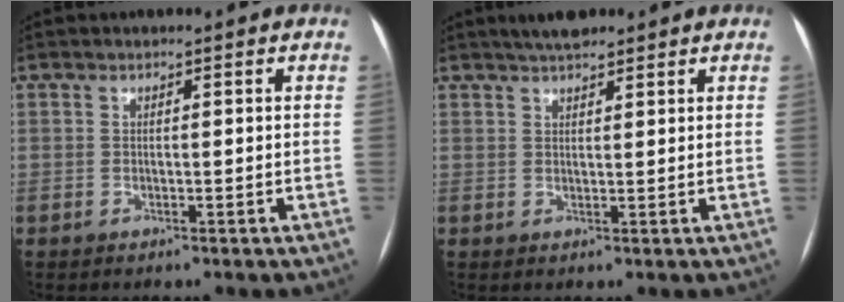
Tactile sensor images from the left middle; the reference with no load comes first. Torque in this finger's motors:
{"motor_torque": [0.15, -0.14, -0.01, 0.00]}